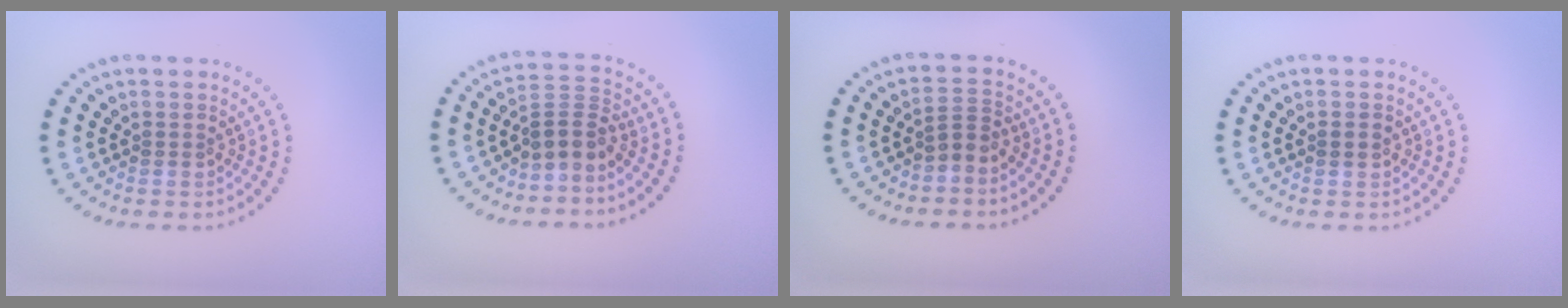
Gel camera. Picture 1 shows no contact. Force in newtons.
{"total": 2.8, "press": 2.0, "slide": 1.9}
{"total": 1.8, "press": 1.3, "slide": 1.3}
{"total": 1.1, "press": 1.1, "slide": 0.1}